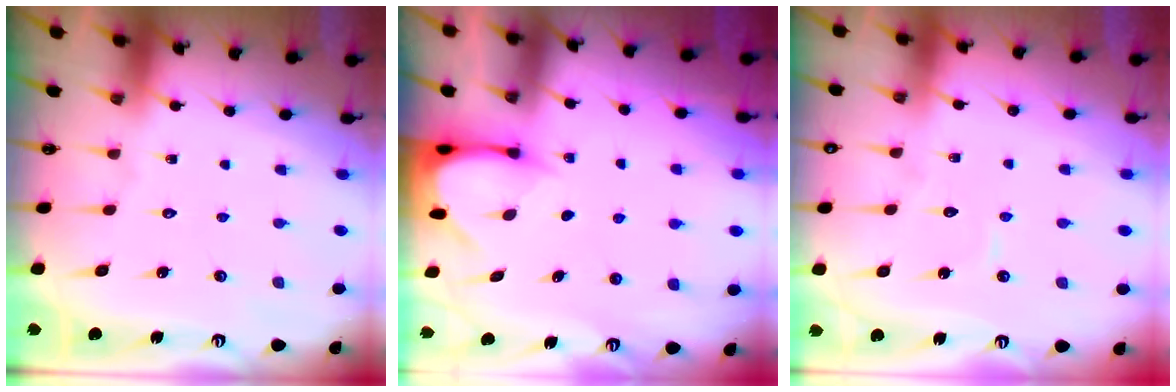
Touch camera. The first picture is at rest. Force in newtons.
{"total": 3.8, "press": 3.8, "slide": 0.3}
{"total": 4.1, "press": 4.1, "slide": 0.3}